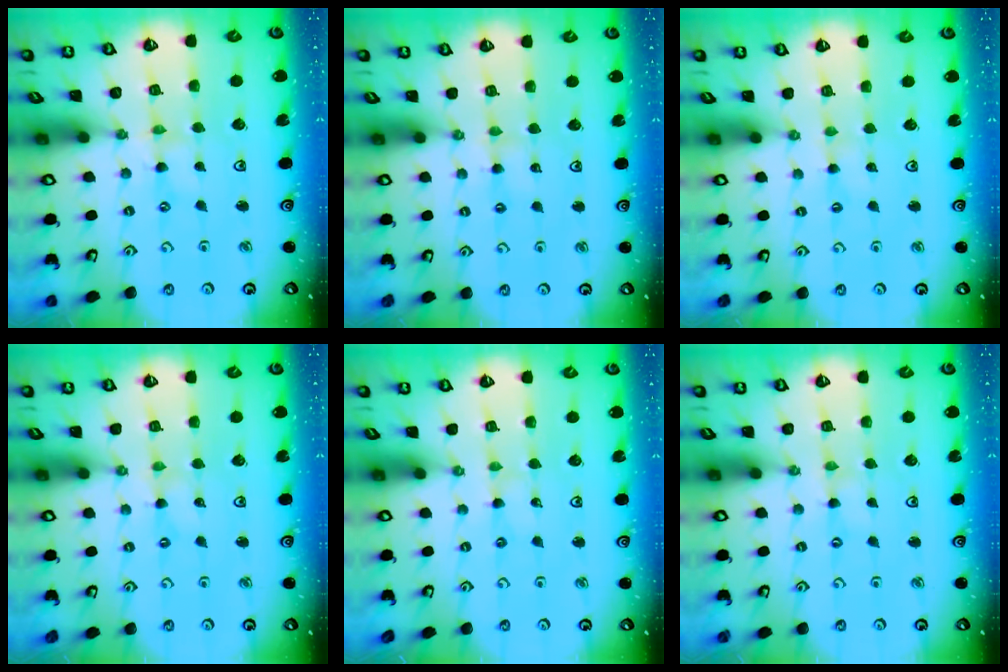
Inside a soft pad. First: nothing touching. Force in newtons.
{"total": 2.6, "press": 2.6, "slide": 0.3}
{"total": 0.0}
{"total": 0.0}
{"total": 0.6, "press": 0.6, "slide": 0.1}
{"total": 0.0}